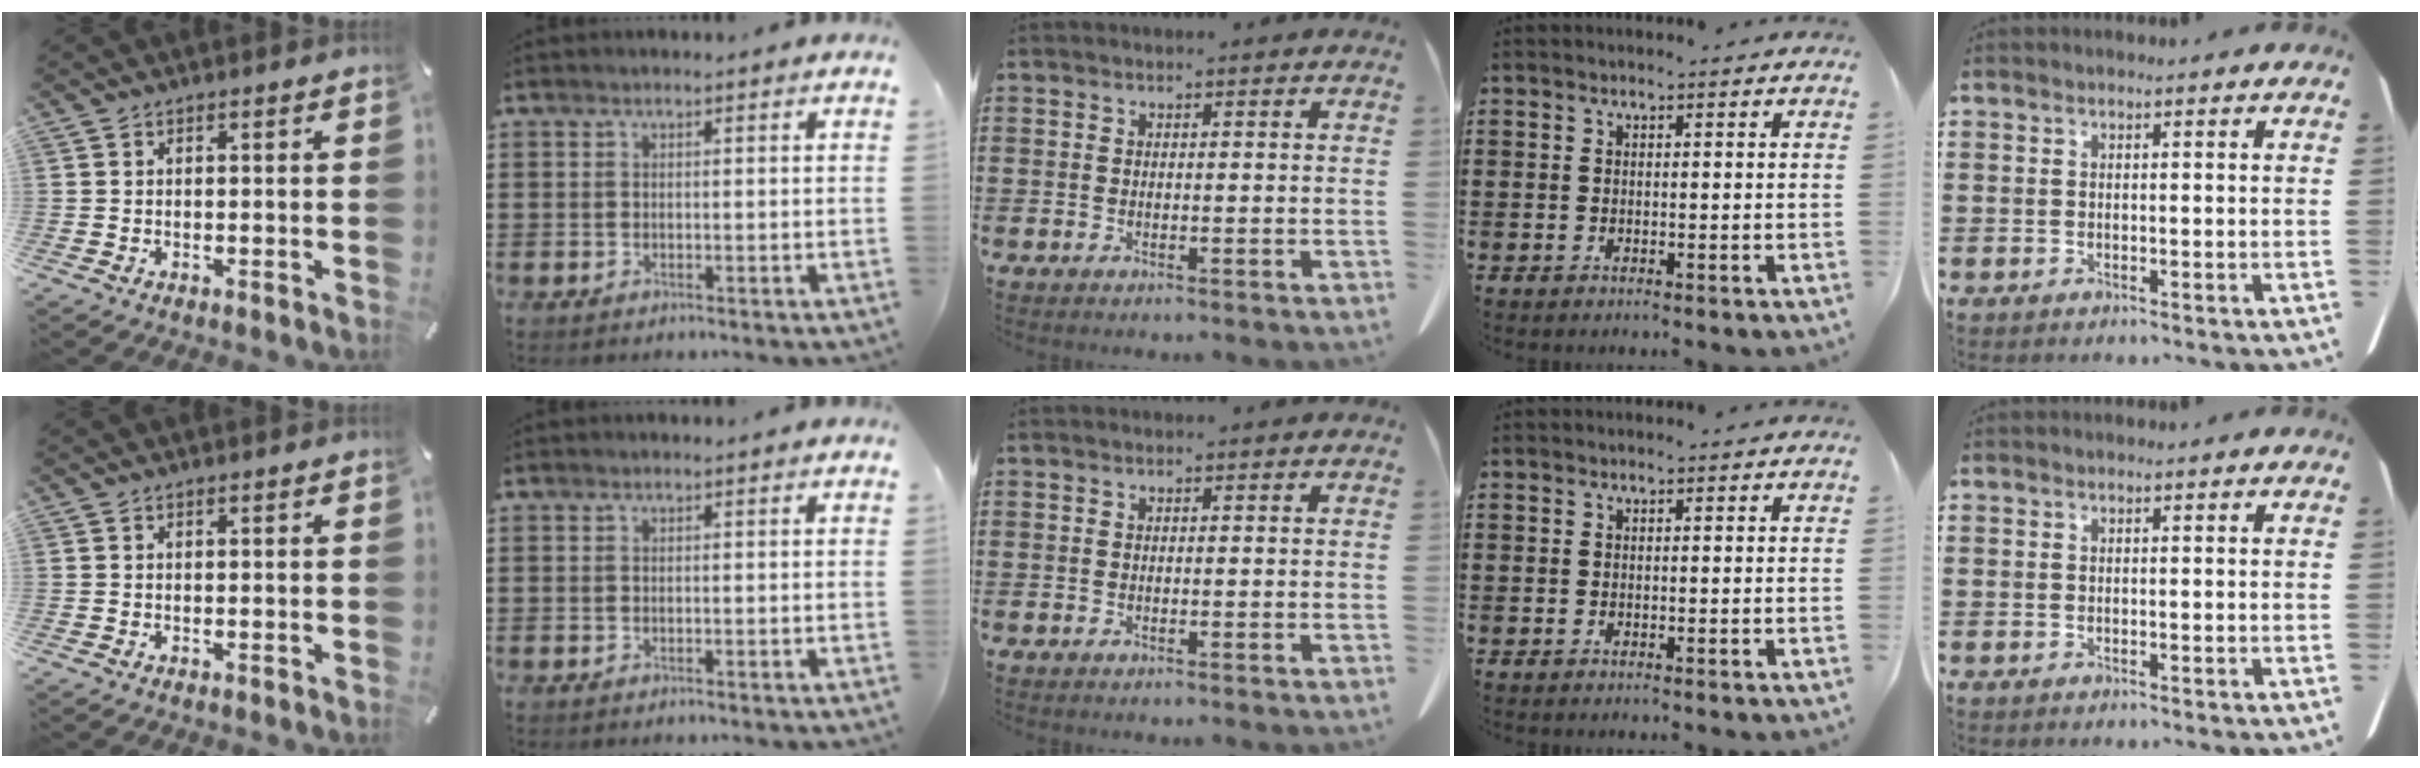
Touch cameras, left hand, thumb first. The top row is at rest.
{}